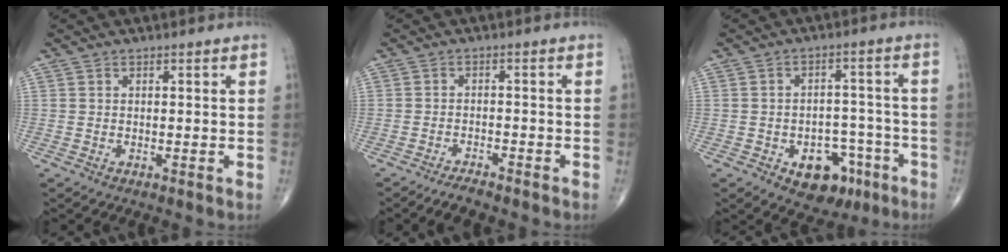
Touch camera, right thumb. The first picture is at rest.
{"total": 3.1, "force": [-2.8, 0.5, 1.2], "torque": [-0.032, 0.008, -0.050]}
{"total": 10.4, "force": [-5.1, 6.9, 5.9], "torque": [-0.043, 0.043, -0.062]}